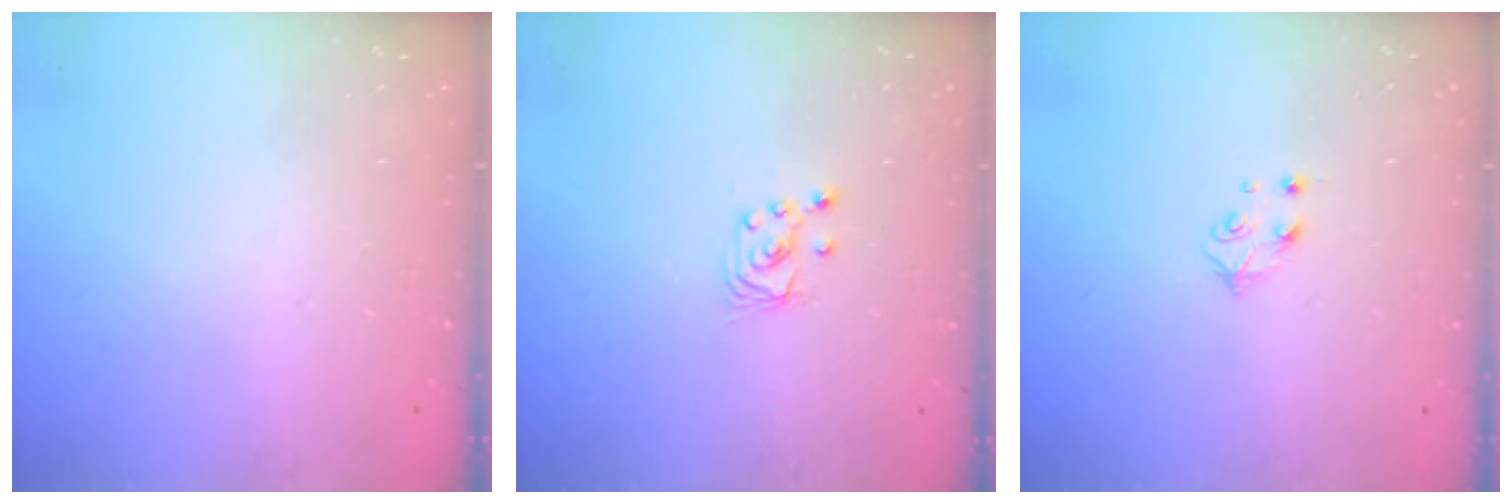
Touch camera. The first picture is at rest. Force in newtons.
{"total": 2.4, "press": 2.4, "slide": 0.2}
{"total": 4.2, "press": 4.1, "slide": 0.6}